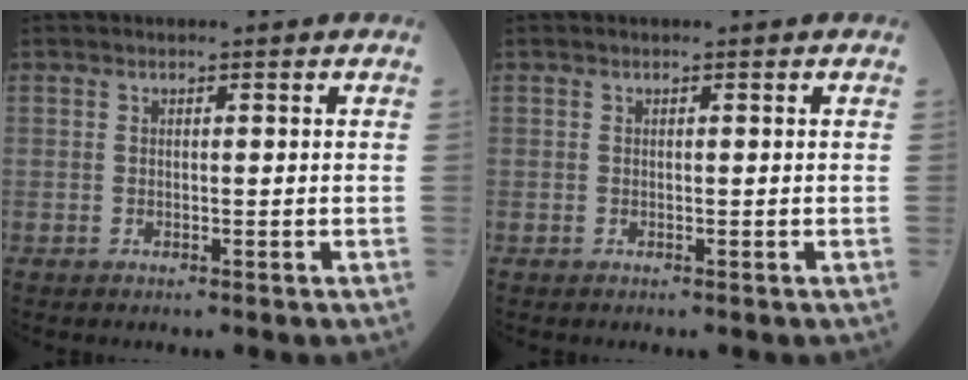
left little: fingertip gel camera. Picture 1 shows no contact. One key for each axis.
{"total": 0.0}